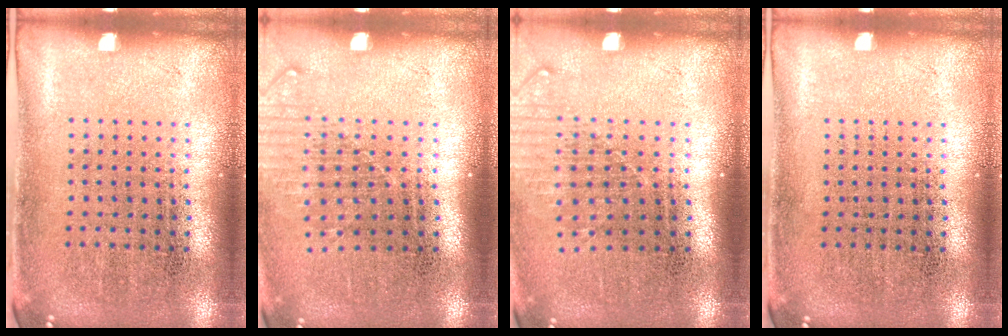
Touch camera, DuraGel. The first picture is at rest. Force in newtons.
{"total": 1.3, "press": 1.1, "slide": 0.8}
{"total": 1.3, "press": 1.1, "slide": 0.8}
{"total": 0.0}